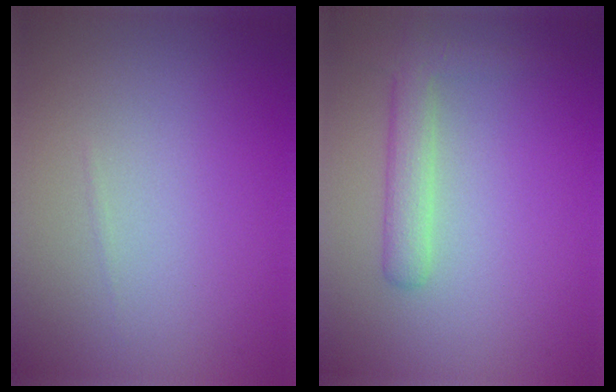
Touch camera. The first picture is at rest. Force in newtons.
{"total": 2.8, "press": 2.8, "slide": 0.2}